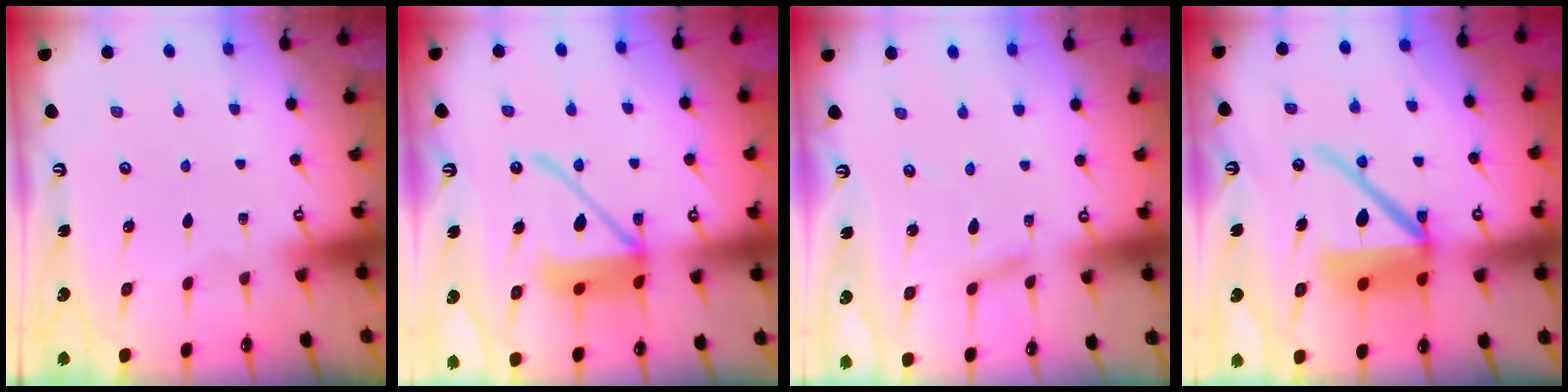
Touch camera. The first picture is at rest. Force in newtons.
{"total": 14.5, "press": 14.4, "slide": 1.9}
{"total": 2.3, "press": 2.3, "slide": 0.2}
{"total": 15.1, "press": 15.0, "slide": 2.1}